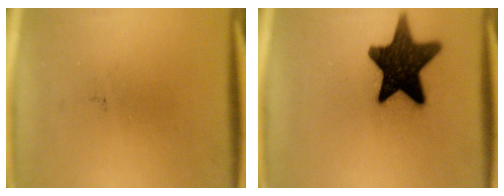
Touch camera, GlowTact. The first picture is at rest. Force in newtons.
{"total": 16.1}